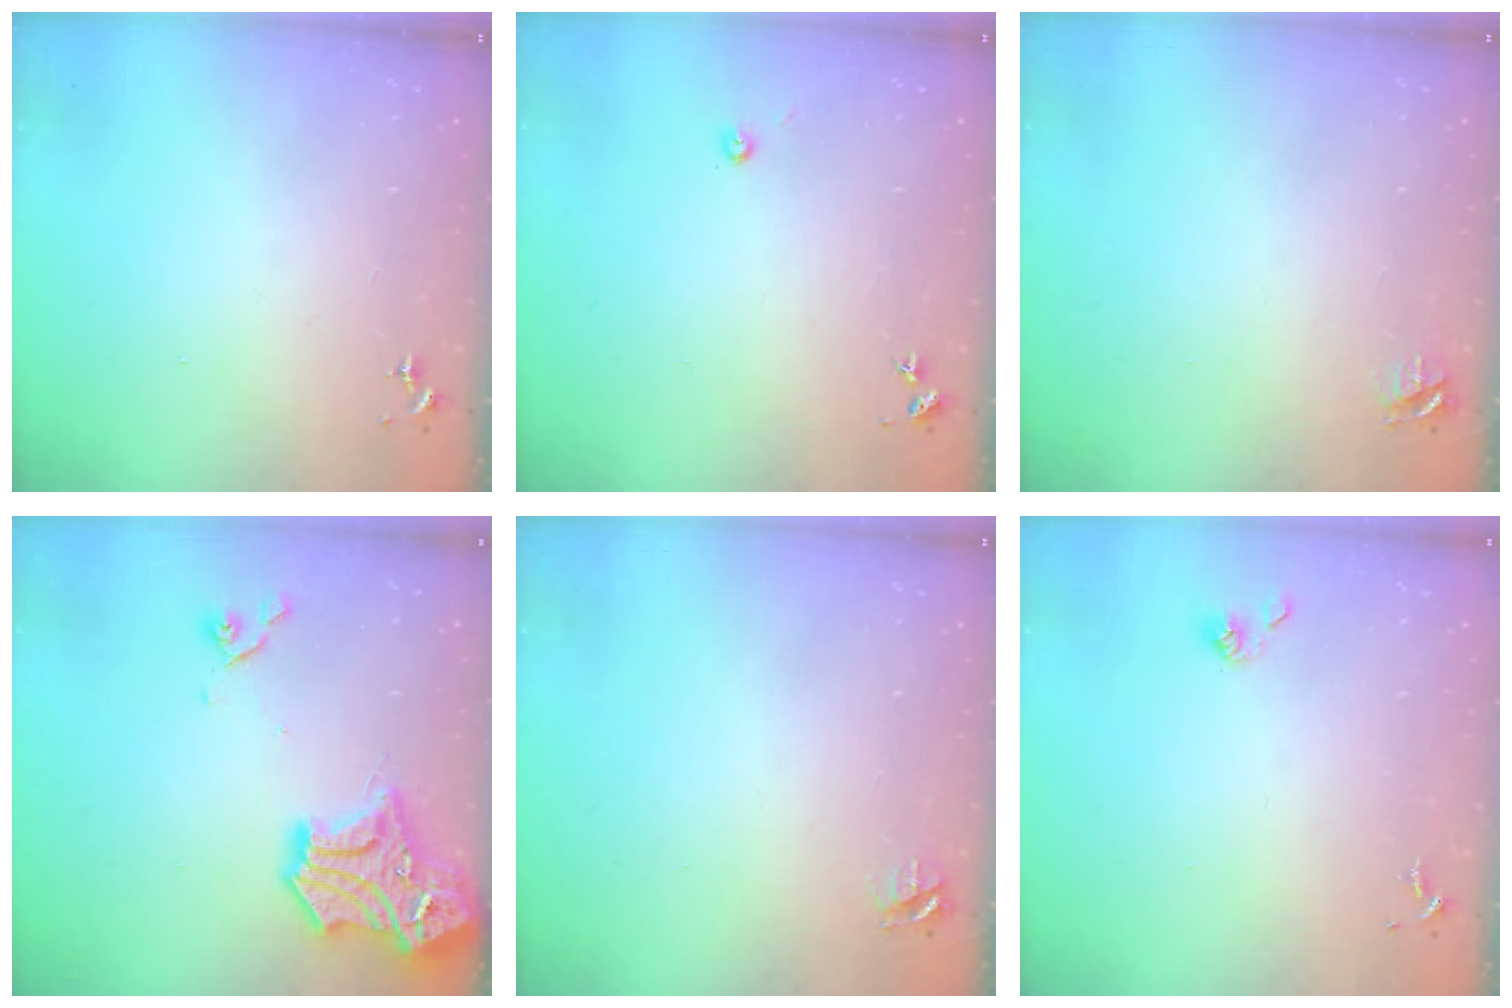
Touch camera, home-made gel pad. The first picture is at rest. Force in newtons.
{"total": 2.7, "press": 2.7, "slide": 0.2}
{"total": 4.2, "press": 4.1, "slide": 0.5}
{"total": 17.6, "press": 17.4, "slide": 2.2}
{"total": 4.2, "press": 4.1, "slide": 0.5}
{"total": 4.2, "press": 4.0, "slide": 1.1}